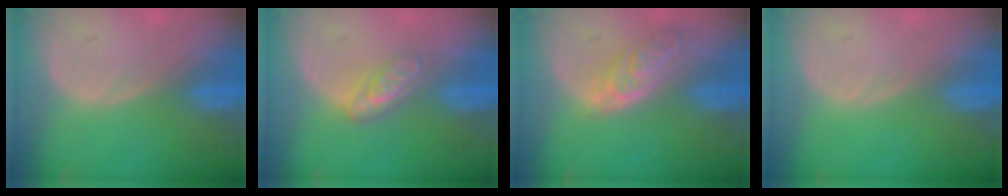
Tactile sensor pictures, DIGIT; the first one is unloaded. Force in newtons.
{"total": 4.6, "press": 4.1, "slide": 2.2}
{"total": 6.1, "press": 5.5, "slide": 2.6}
{"total": 0.0}